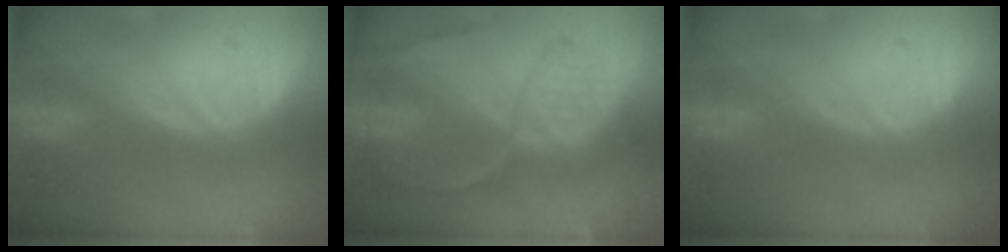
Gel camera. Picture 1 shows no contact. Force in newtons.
{"total": 8.8, "press": 7.5, "slide": 4.7}
{"total": 0.0}